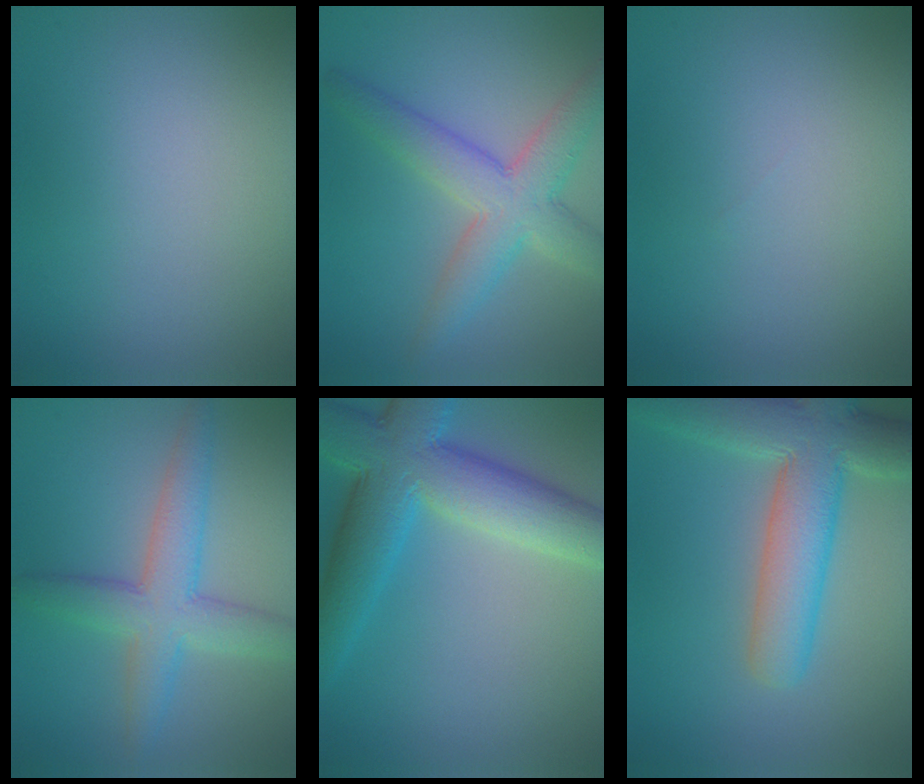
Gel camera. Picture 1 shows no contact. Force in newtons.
{"total": 5.6, "press": 5.6, "slide": 0.2}
{"total": 0.0}
{"total": 5.1, "press": 5.1, "slide": 0.2}
{"total": 9.7, "press": 9.7, "slide": 0.7}
{"total": 8.6, "press": 8.6, "slide": 0.7}